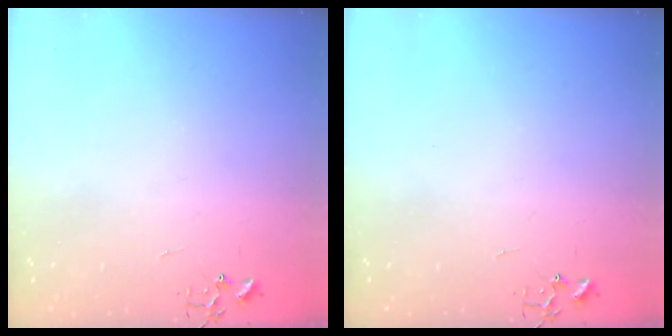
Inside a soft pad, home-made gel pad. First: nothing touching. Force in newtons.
{"total": 0.0}